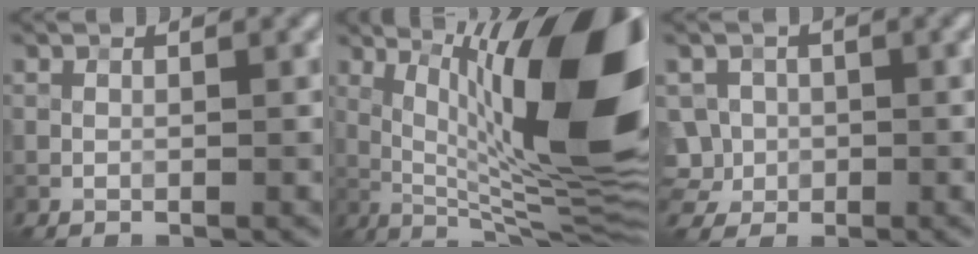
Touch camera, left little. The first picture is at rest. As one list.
[{"total": 17.6, "force": [3.3, 5.6, 16.3], "torque": [-0.215, 0.018, 0.049]}, {"total": 3.6, "force": [0.3, 3.4, 1.1], "torque": [-0.024, 0.007, 0.009]}]